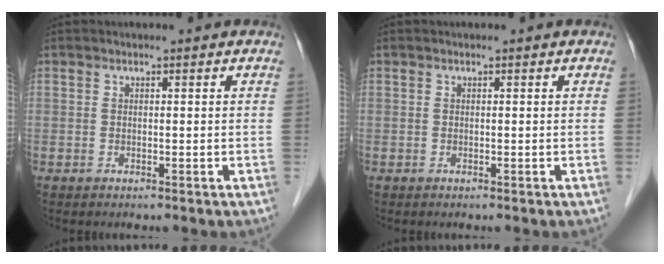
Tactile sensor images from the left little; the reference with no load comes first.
{"total": 0.0}